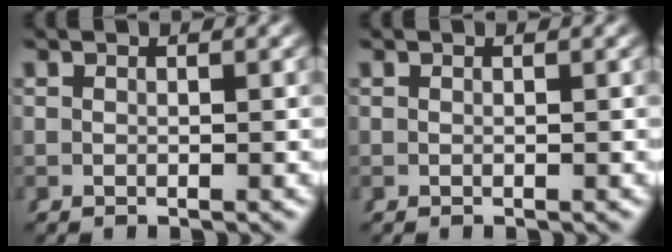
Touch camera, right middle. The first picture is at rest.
{"total": 0.0}